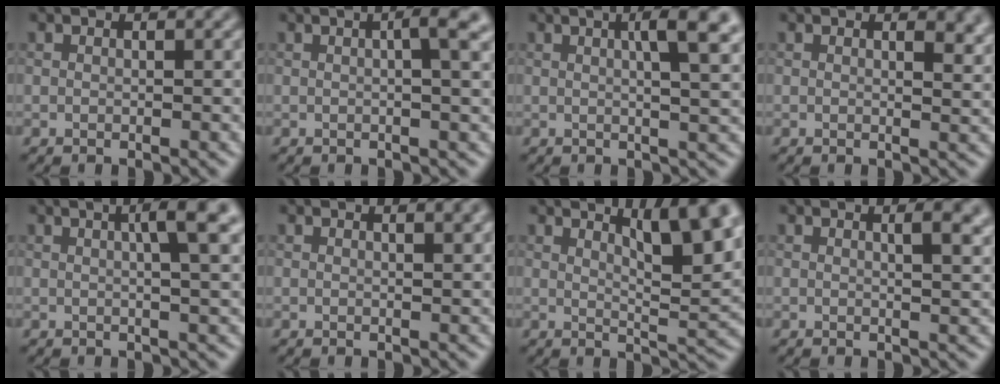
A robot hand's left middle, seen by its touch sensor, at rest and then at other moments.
{"total": 3.8, "force": [0.7, 1.0, 3.6], "torque": [-0.040, 0.014, 0.005]}
{"total": 5.7, "force": [1.8, 1.5, 5.2], "torque": [-0.051, 0.016, 0.017]}
{"total": 2.1, "force": [1.3, 0.8, 1.5], "torque": [-0.016, -0.006, 0.022]}
{"total": 4.8, "force": [1.4, 0.9, 4.5], "torque": [-0.057, 0.011, 0.019]}
{"total": 2.0, "force": [1.2, 0.7, 1.4], "torque": [-0.009, 0.003, 0.013]}
{"total": 6.9, "force": [3.6, 1.7, 5.7], "torque": [-0.067, 0.003, 0.059]}
{"total": 3.3, "force": [1.4, 1.2, 2.7], "torque": [-0.022, 0.004, 0.018]}